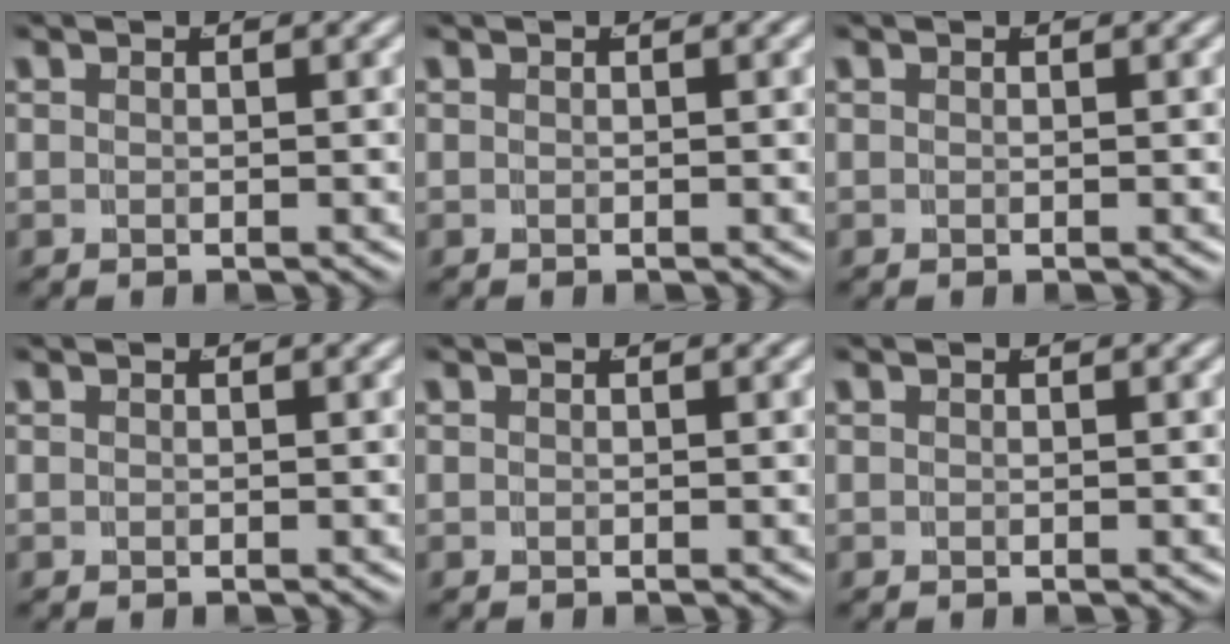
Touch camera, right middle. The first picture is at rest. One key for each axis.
{"total": 0.0}
{"total": 0.0}
{"total": 0.0}
{"total": 0.0}
{"total": 0.0}